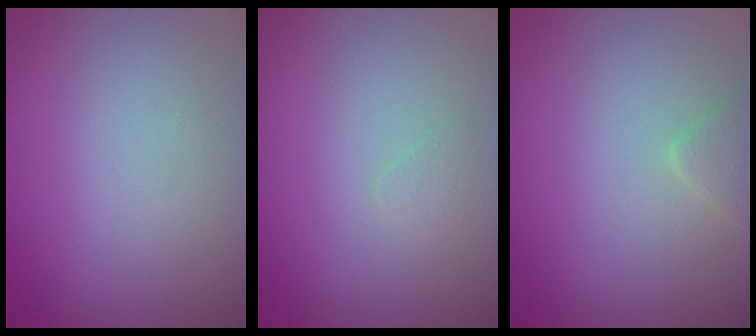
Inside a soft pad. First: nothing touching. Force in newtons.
{"total": 0.6, "press": 0.6, "slide": 0.1}
{"total": 1.5, "press": 1.5, "slide": 0.1}